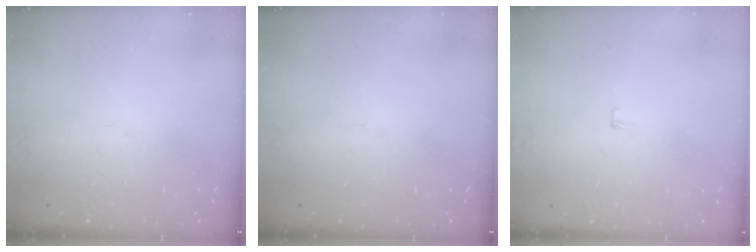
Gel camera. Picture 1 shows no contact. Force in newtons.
{"total": 0.0}
{"total": 2.4, "press": 2.4, "slide": 0.2}